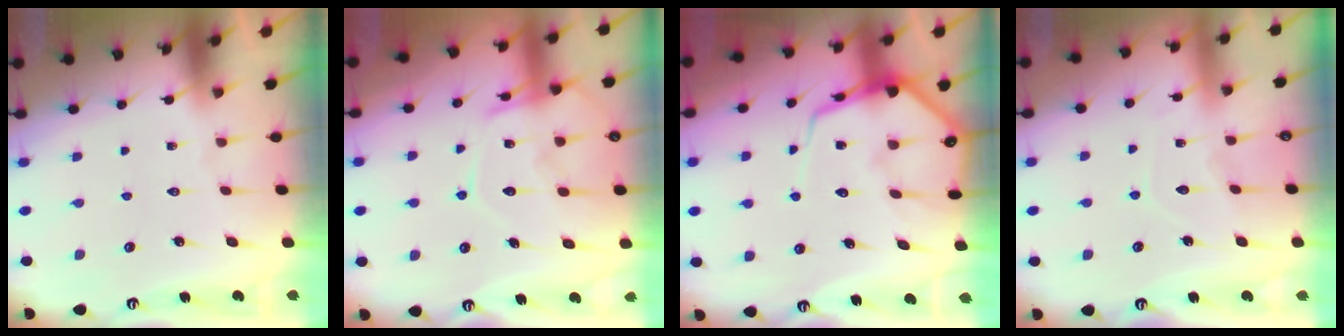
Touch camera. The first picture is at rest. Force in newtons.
{"total": 13.9, "press": 13.8, "slide": 1.2}
{"total": 11.5, "press": 11.4, "slide": 1.2}
{"total": 6.6, "press": 6.6, "slide": 0.7}